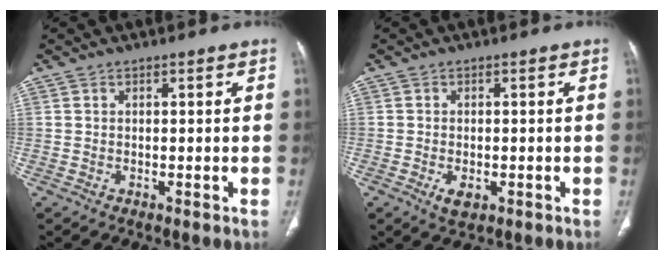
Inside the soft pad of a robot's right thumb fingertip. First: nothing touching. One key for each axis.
{"total": 3.9, "fx": -1.4, "fy": 2.1, "fz": 2.9, "tx": -0.050, "ty": -0.003, "tz": -0.017}